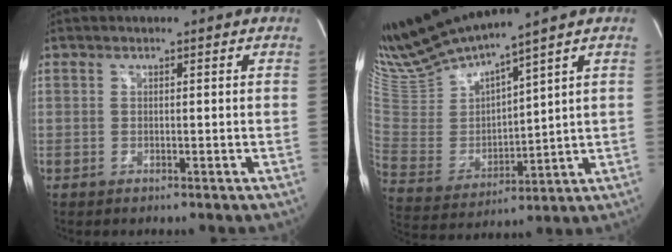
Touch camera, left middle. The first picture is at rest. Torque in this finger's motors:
{"motor_torque": [-0.18, -0.66, 0.30, 0.18]}